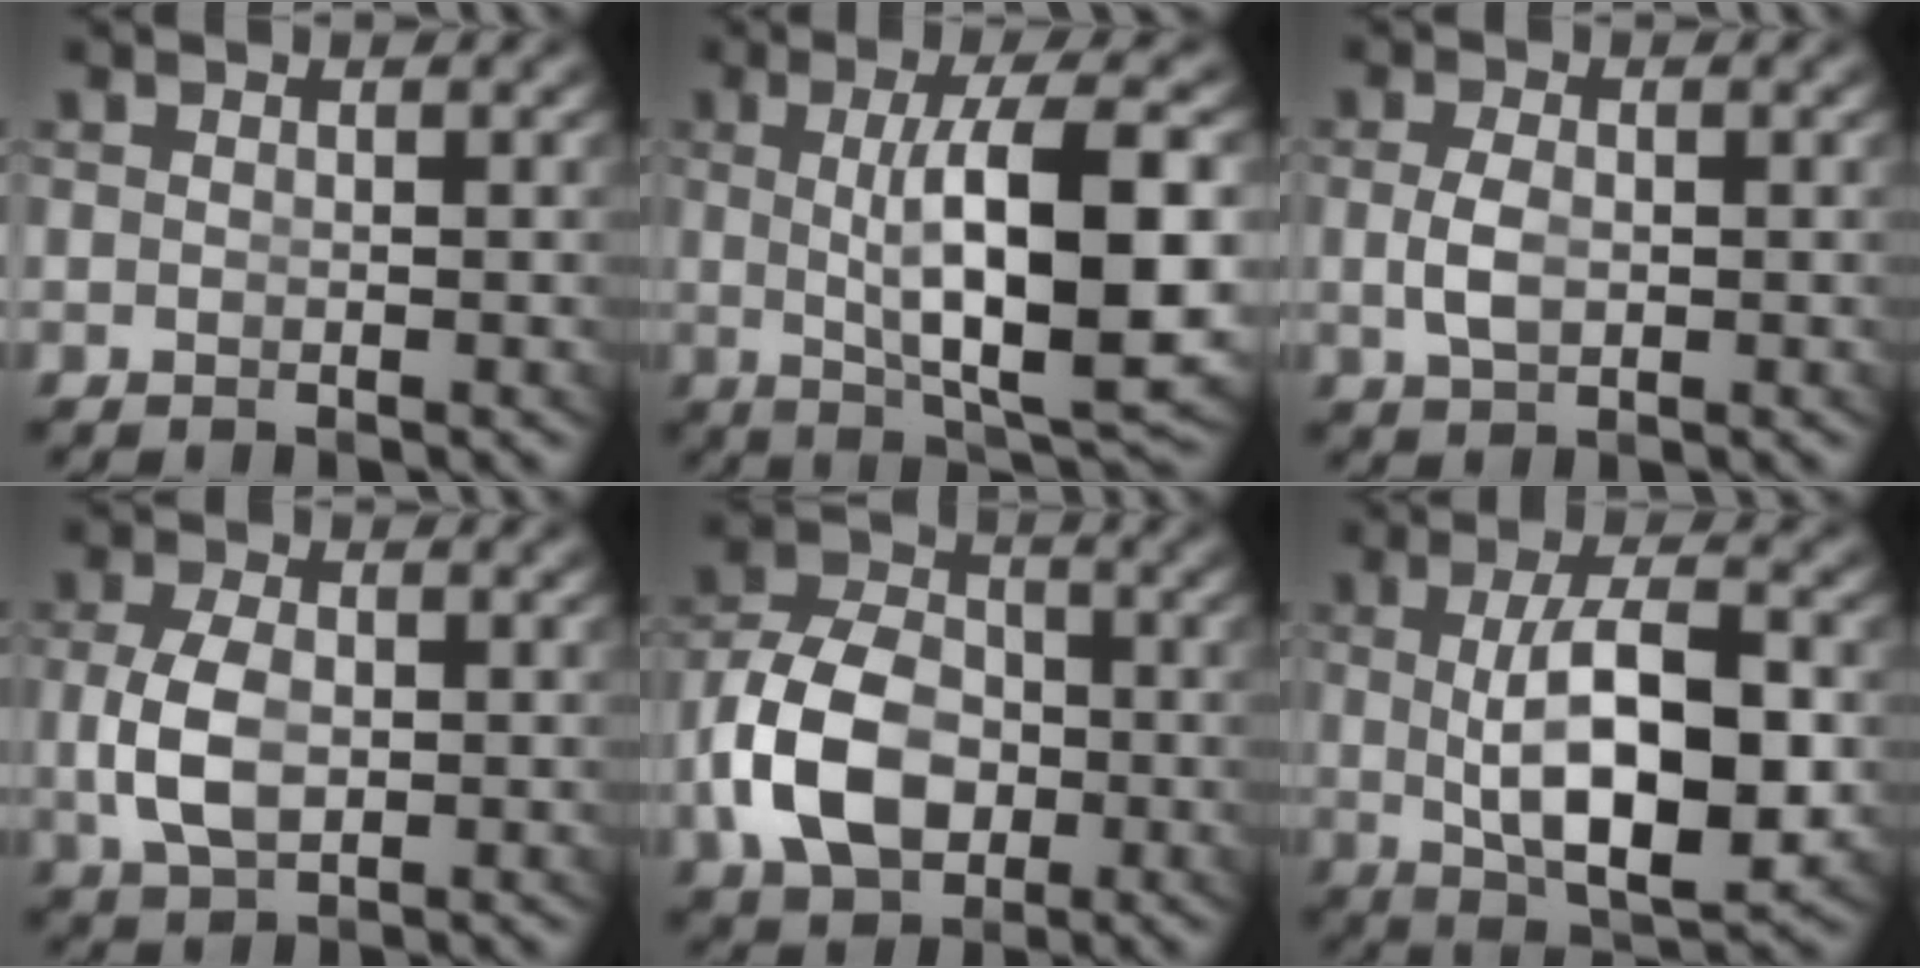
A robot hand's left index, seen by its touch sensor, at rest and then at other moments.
{"total": 9.8, "force": [-0.6, 2.3, 9.5], "torque": [-0.143, -0.011, 0.006]}
{"total": 1.9, "force": [-0.3, 0.9, 1.6], "torque": [-0.040, -0.013, 0.006]}
{"total": 4.1, "force": [-0.4, 2.5, 3.2], "torque": [-0.080, -0.012, 0.007]}
{"total": 8.2, "force": [-1.6, 6.1, 5.2], "torque": [-0.102, -0.028, -0.015]}
{"total": 9.1, "force": [-0.8, 3.7, 8.3], "torque": [-0.136, -0.015, -0.001]}